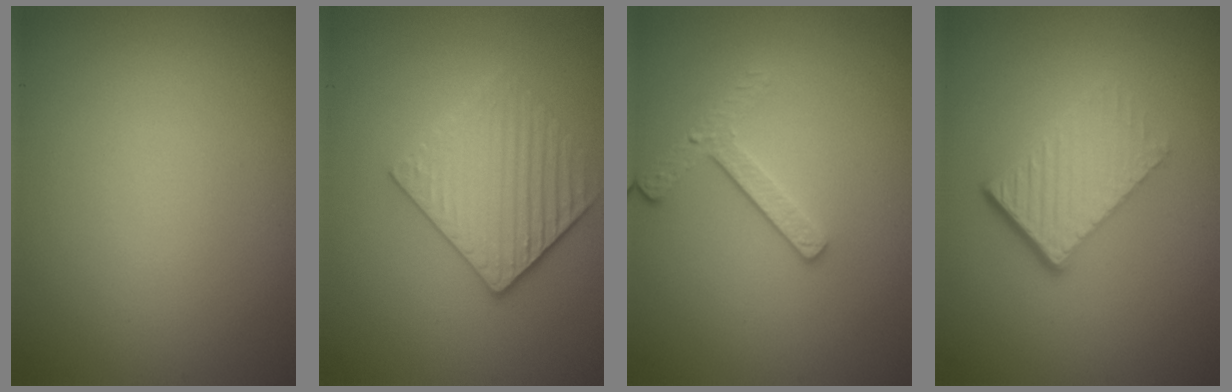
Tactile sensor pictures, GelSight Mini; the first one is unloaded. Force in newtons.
{"total": 3.9, "press": 3.5, "slide": 1.7}
{"total": 2.5, "press": 2.2, "slide": 1.1}
{"total": 4.4, "press": 2.8, "slide": 3.4}